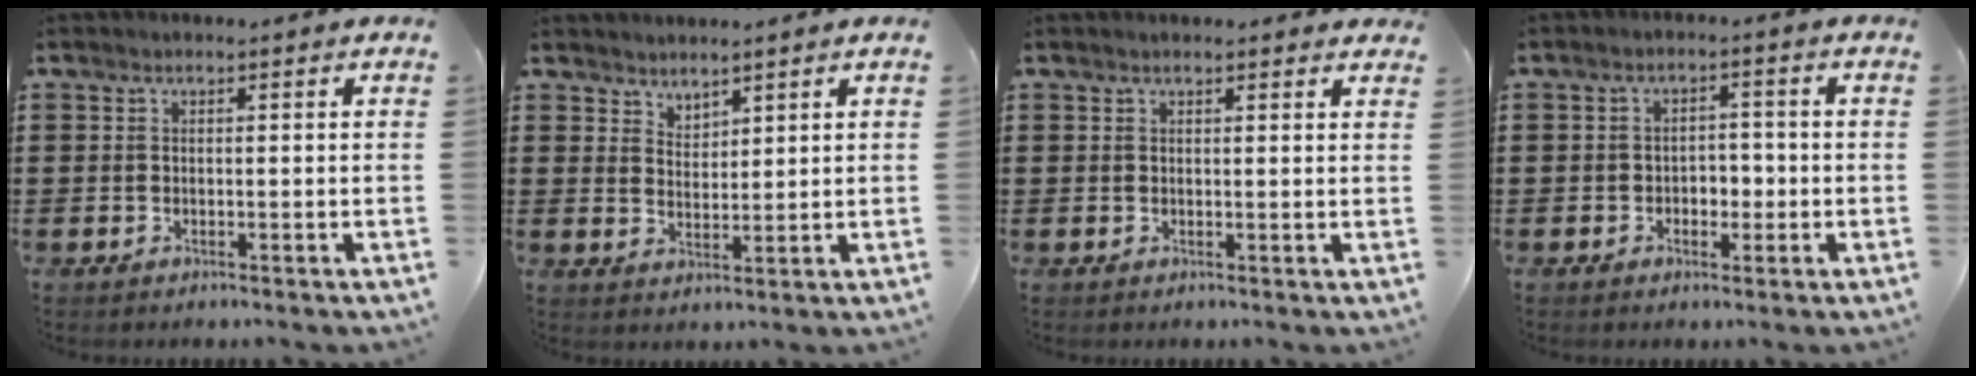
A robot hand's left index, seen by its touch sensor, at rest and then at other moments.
{"total": 2.7, "force": [2.5, 0.8, -0.3], "torque": [-0.001, -0.002, 0.049]}
{"total": 1.1, "force": [1.0, 0.2, 0.4], "torque": [-0.010, 0.001, 0.020]}
{"total": 2.7, "force": [-0.9, 2.0, 1.6], "torque": [-0.036, 0.006, -0.023]}